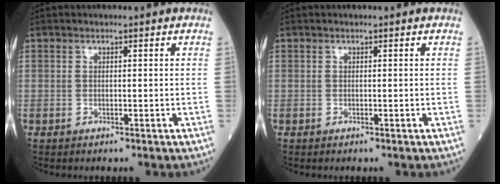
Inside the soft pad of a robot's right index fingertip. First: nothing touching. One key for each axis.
{"total": 0.0}